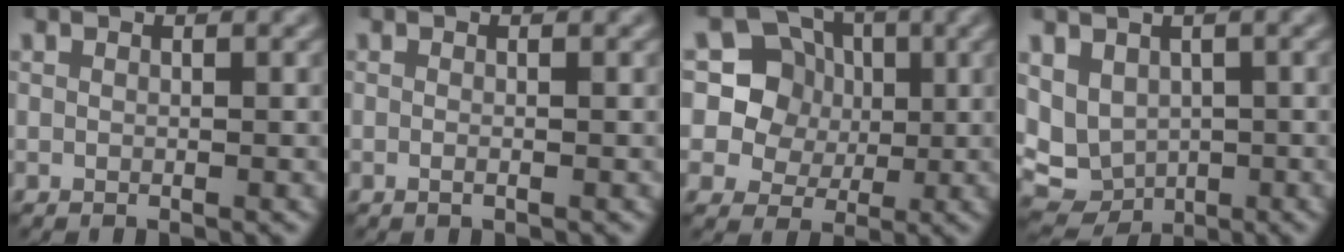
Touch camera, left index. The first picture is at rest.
{"total": 0.8, "force": [-0.4, 0.3, 0.7], "torque": [-0.010, -0.009, -0.012]}
{"total": 6.4, "force": [1.7, 5.8, 2.0], "torque": [-0.042, 0.011, 0.022]}
{"total": 4.4, "force": [0.2, 3.6, 2.4], "torque": [-0.046, -0.011, 0.016]}